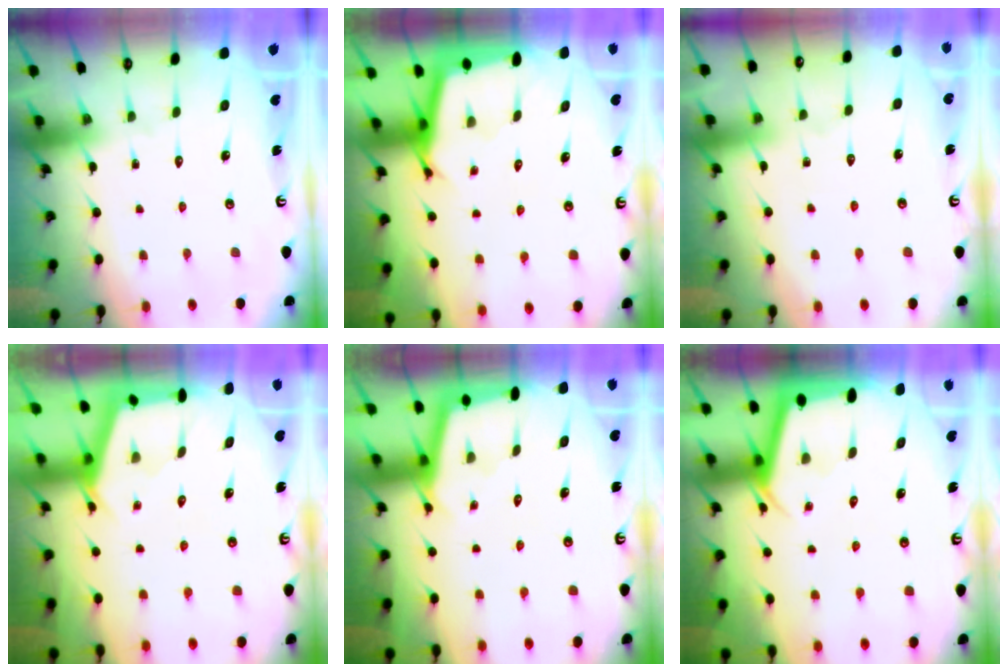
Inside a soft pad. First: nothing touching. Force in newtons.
{"total": 2.6, "press": 2.6, "slide": 0.1}
{"total": 2.0, "press": 2.0, "slide": 0.3}
{"total": 2.7, "press": 2.7, "slide": 0.3}
{"total": 2.5, "press": 2.5, "slide": 0.2}
{"total": 2.9, "press": 2.9, "slide": 0.3}